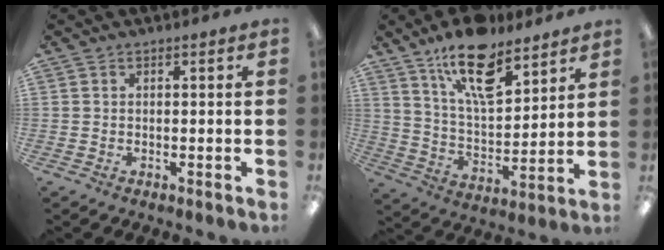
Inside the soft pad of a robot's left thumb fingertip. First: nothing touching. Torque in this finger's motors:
{"motor_torque": [0.20, 0.36, 1.57, -1.20, 0.42]}